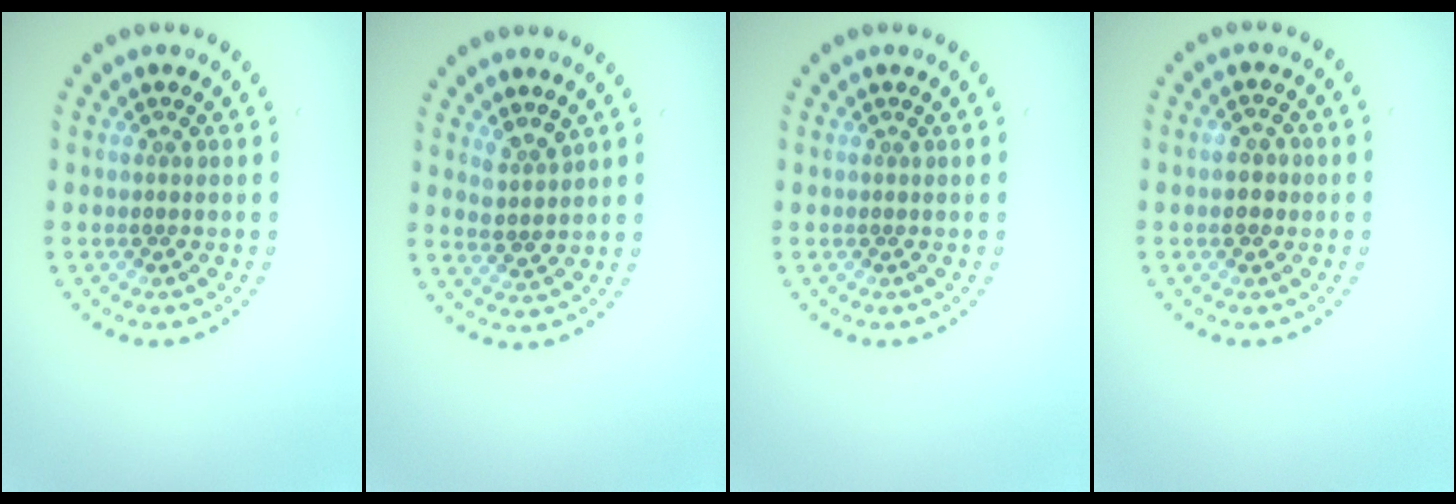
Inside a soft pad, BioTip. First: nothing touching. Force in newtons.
{"total": 1.8, "press": 1.4, "slide": 1.1}
{"total": 0.0}
{"total": 1.3, "press": 1.3, "slide": 0.3}